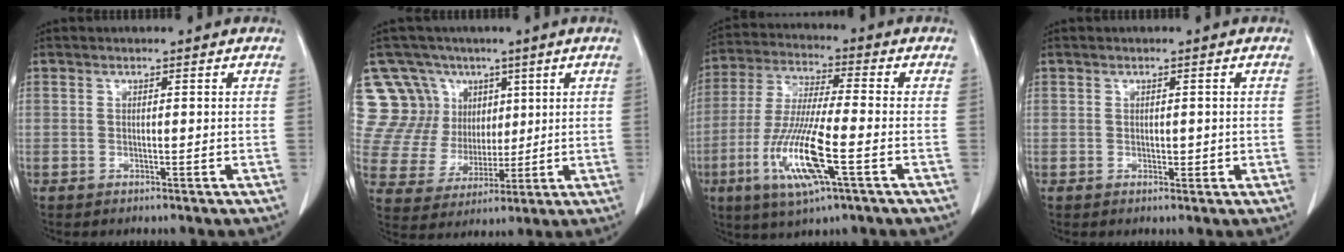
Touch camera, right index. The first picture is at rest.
{"total": 14.8, "force": [7.2, 12.8, 2.0], "torque": [-0.063, 0.065, 0.158]}
{"total": 13.7, "force": [-4.6, 1.3, 12.9], "torque": [-0.268, -0.020, -0.085]}
{"total": 1.4, "force": [0.1, 1.0, 1.0], "torque": [-0.010, 0.001, 0.007]}